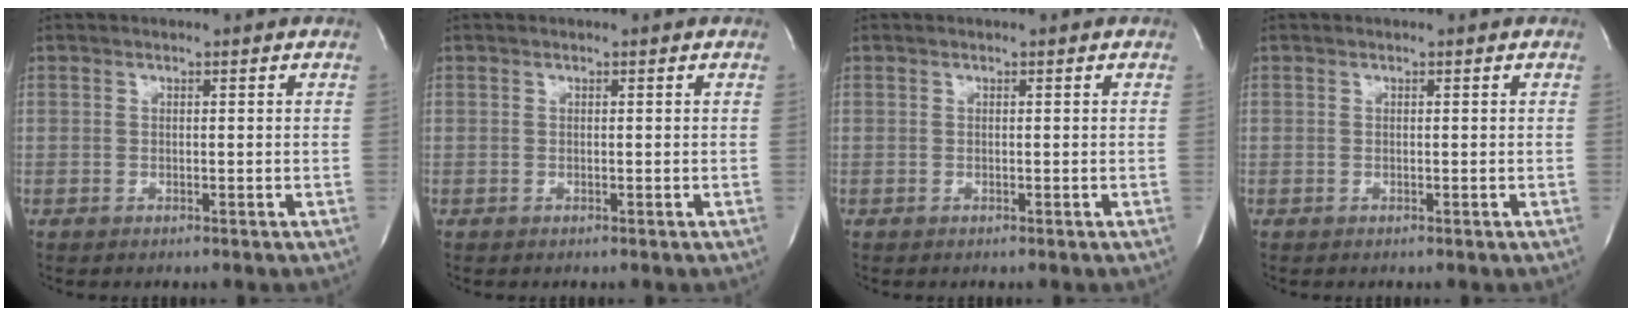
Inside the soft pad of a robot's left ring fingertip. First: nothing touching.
{"total": 0.0}
{"total": 0.0}
{"total": 0.0}